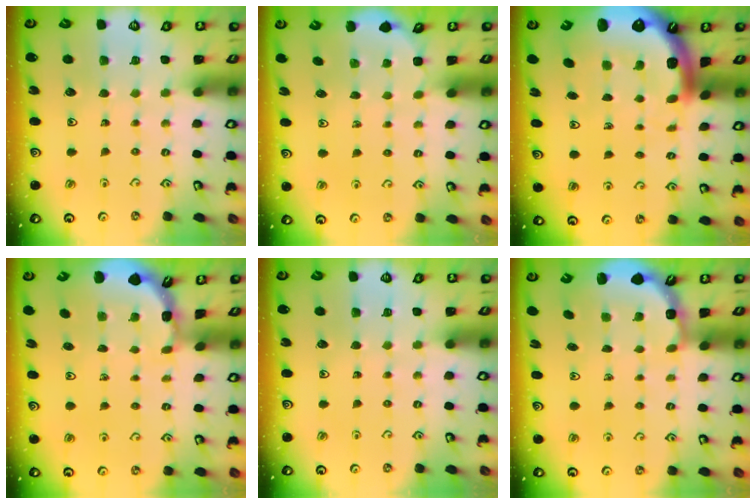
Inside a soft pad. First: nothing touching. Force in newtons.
{"total": 2.0, "press": 1.7, "slide": 1.1}
{"total": 6.7, "press": 6.6, "slide": 0.9}
{"total": 1.7, "press": 1.7, "slide": 0.1}
{"total": 0.0}
{"total": 3.2, "press": 2.7, "slide": 1.7}